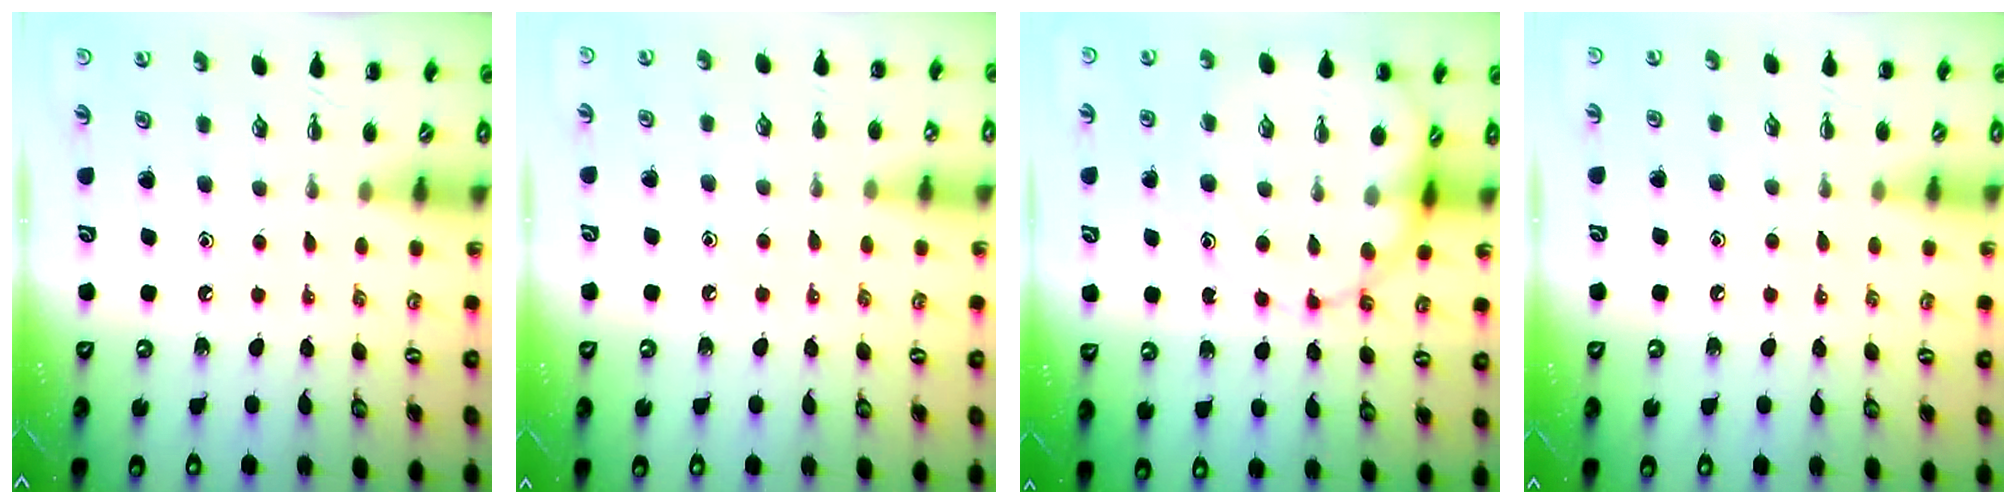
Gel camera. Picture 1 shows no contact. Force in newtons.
{"total": 6.6, "press": 6.2, "slide": 2.2}
{"total": 13.3, "press": 13.2, "slide": 1.9}
{"total": 5.5, "press": 5.4, "slide": 1.3}